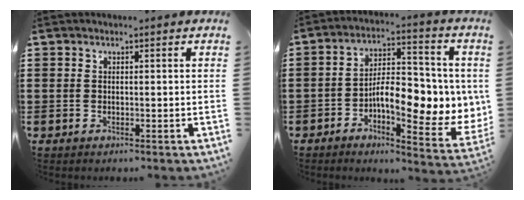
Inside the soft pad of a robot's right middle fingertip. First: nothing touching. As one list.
[{"total": 9.2, "force": [-1.2, 3.7, 8.3], "torque": [-0.132, -0.018, -0.020]}]